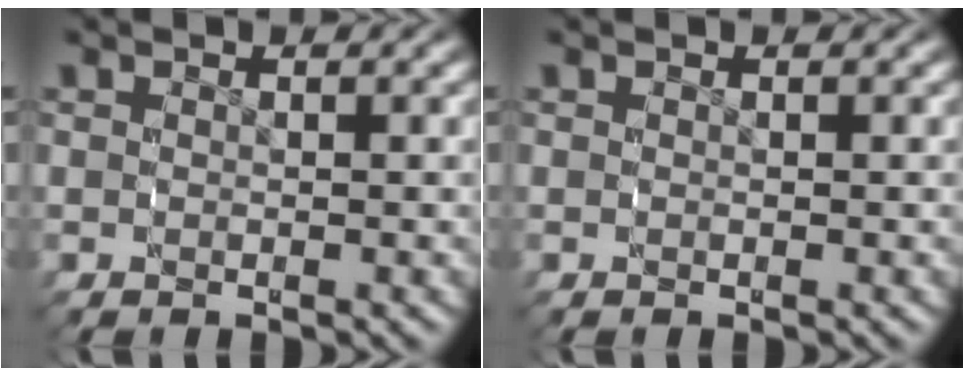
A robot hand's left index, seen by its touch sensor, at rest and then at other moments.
{"total": 0.0}